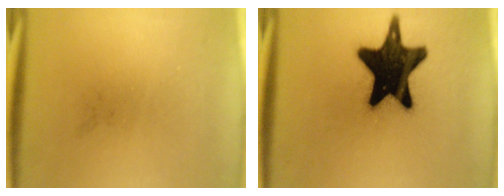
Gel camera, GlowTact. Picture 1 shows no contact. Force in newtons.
{"total": 20.1}